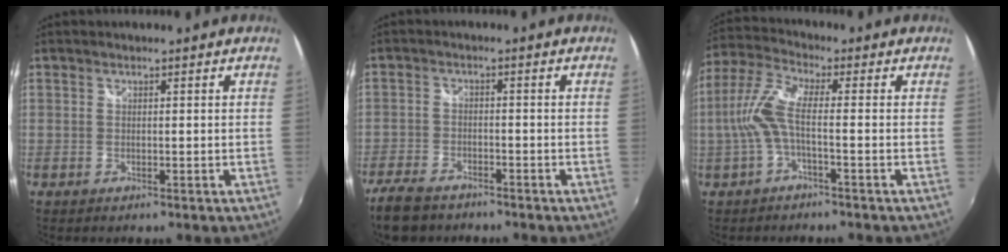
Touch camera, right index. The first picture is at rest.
{"total": 8.8, "force": [-7.1, 3.9, 3.5], "torque": [-0.104, -0.016, -0.130]}
{"total": 7.3, "force": [-1.4, 1.3, 7.0], "torque": [-0.166, 0.009, -0.029]}